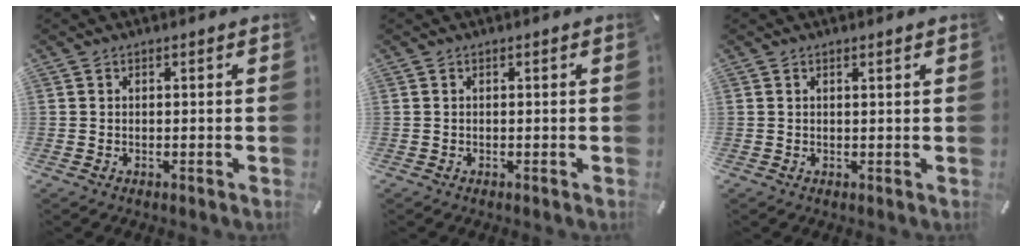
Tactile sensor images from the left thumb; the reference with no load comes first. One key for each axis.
{"total": 0.0}
{"total": 0.7, "fx": 0.5, "fy": 0.0, "fz": 0.5, "tx": -0.009, "ty": -0.001, "tz": 0.008}